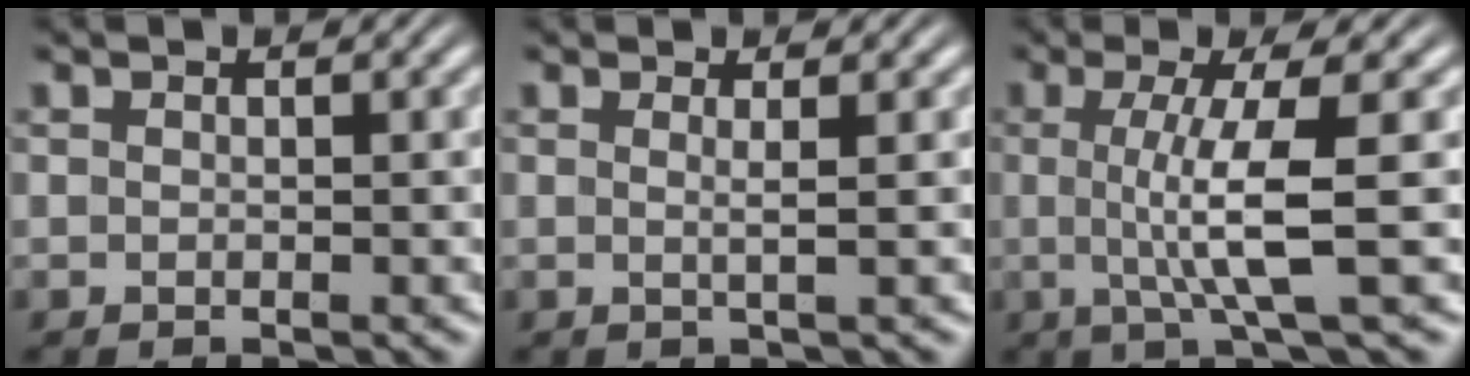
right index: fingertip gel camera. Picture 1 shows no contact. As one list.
[{"total": 1.1, "force": [0.3, -0.6, 0.9], "torque": [-0.020, -0.007, 0.006]}, {"total": 5.1, "force": [-0.1, 0.0, 5.1], "torque": [-0.091, -0.007, 0.003]}]